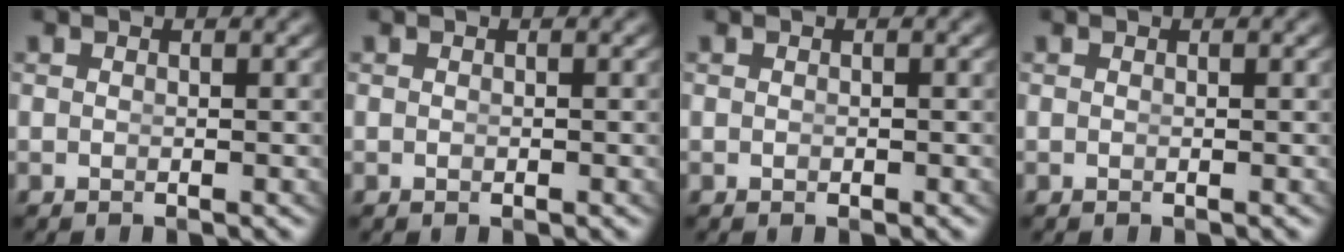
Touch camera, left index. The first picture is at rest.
{"total": 0.0}
{"total": 0.0}
{"total": 0.0}